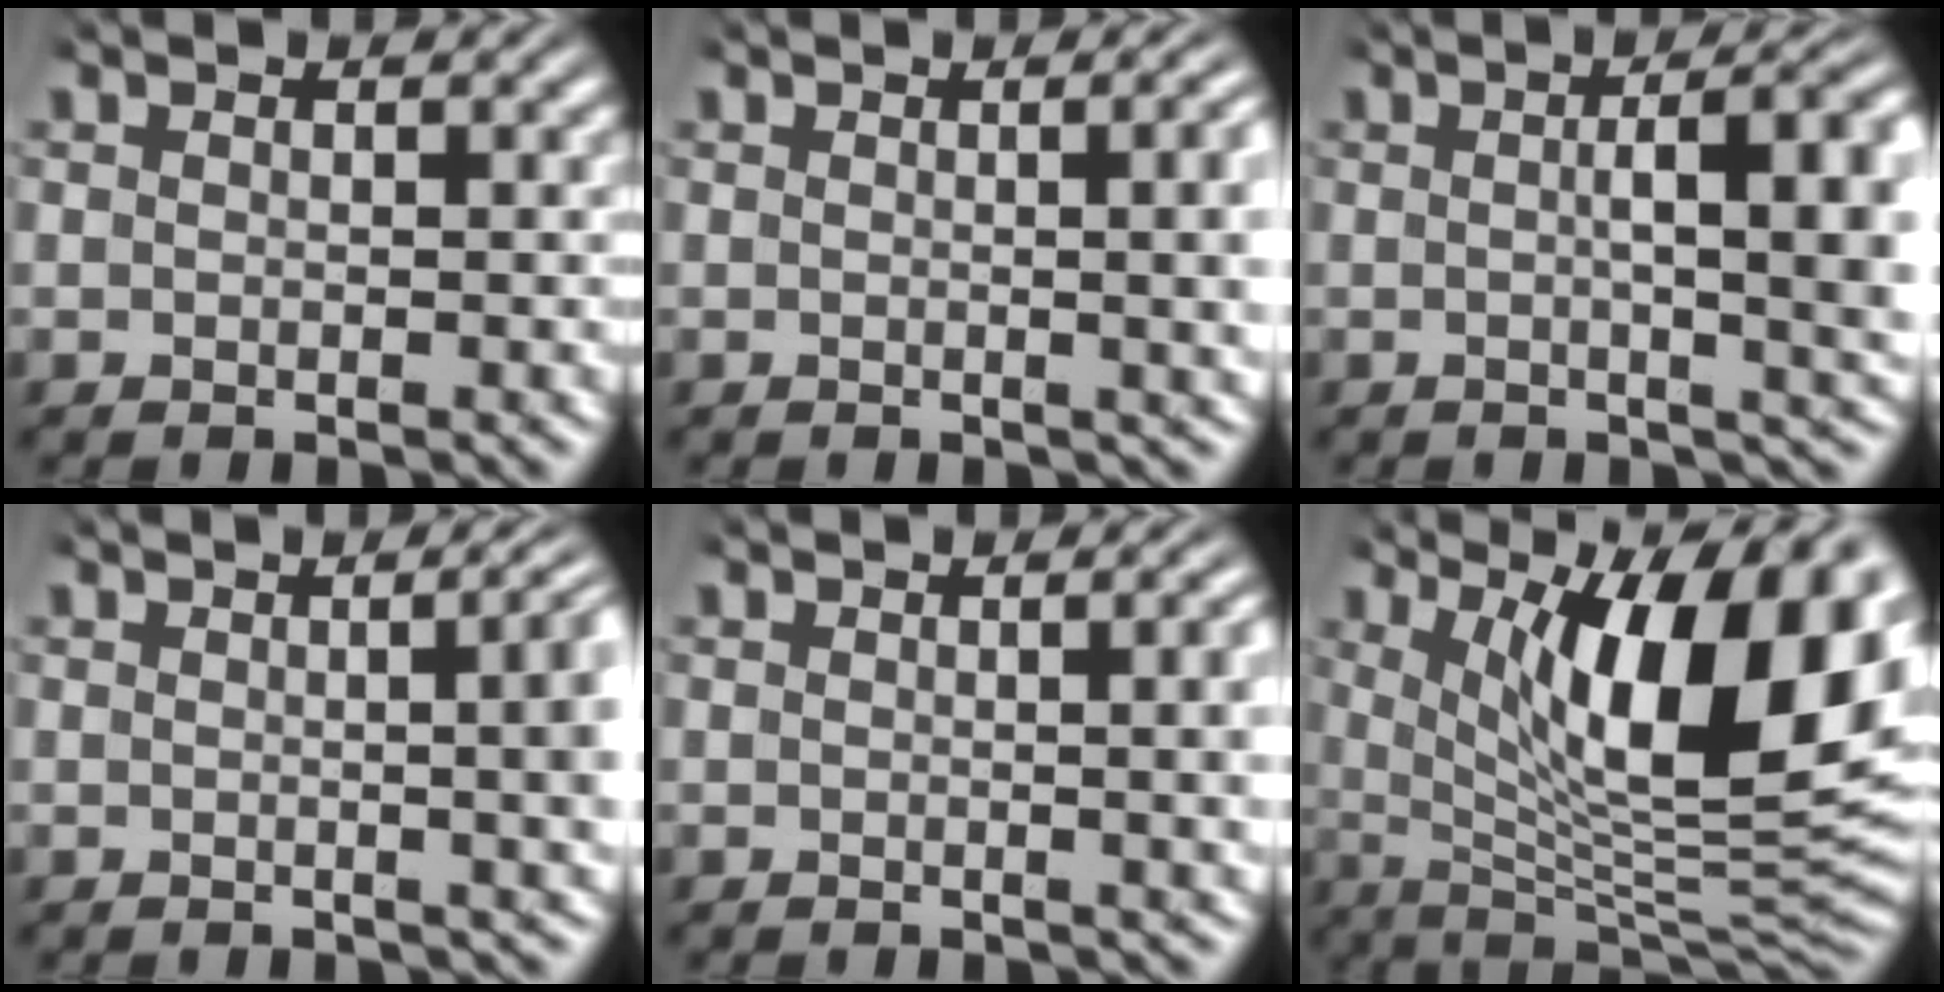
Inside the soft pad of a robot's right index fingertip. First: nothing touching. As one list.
[{"total": 3.5, "force": [0.5, 0.9, 3.4], "torque": [-0.028, 0.015, -0.002]}, {"total": 7.4, "force": [-0.2, 1.9, 7.2], "torque": [-0.080, 0.013, -0.009]}, {"total": 5.6, "force": [0.6, 1.9, 5.2], "torque": [-0.039, 0.022, -0.002]}, {"total": 2.2, "force": [0.2, 0.5, 2.2], "torque": [-0.022, 0.007, 0.000]}, {"total": 15.0, "force": [3.7, 5.4, 13.5], "torque": [-0.186, 0.006, 0.063]}]